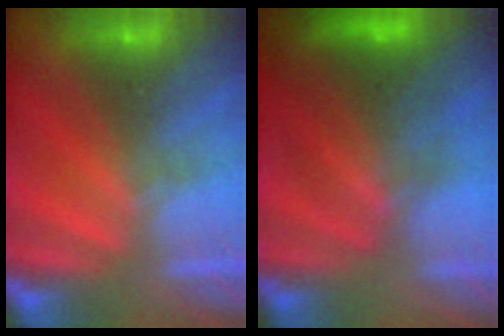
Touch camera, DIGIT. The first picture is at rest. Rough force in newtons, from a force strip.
{"total": 7.9}